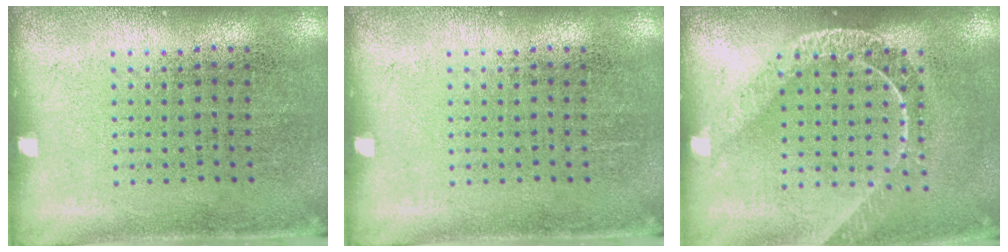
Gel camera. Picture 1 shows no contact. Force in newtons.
{"total": 0.0}
{"total": 1.6, "press": 1.5, "slide": 0.7}